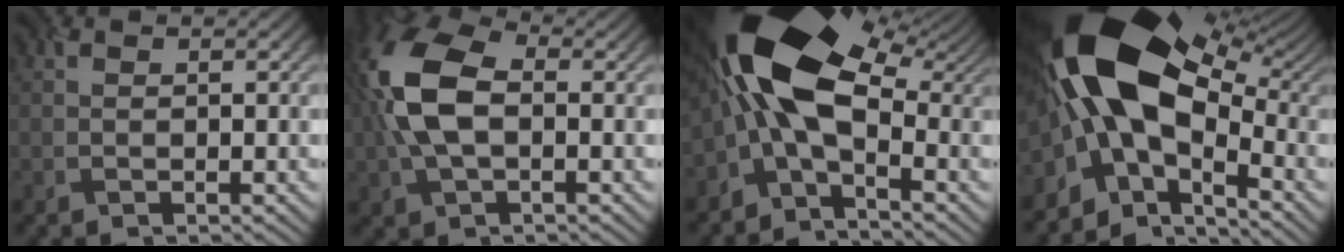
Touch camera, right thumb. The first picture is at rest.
{"total": 10.9, "force": [0.3, 6.1, 9.0], "torque": [-0.224, 0.017, -0.005]}
{"total": 14.4, "force": [-0.1, 7.2, 12.5], "torque": [-0.229, 0.007, -0.023]}
{"total": 16.9, "force": [-0.8, 9.5, 13.9], "torque": [-0.246, 0.006, -0.023]}